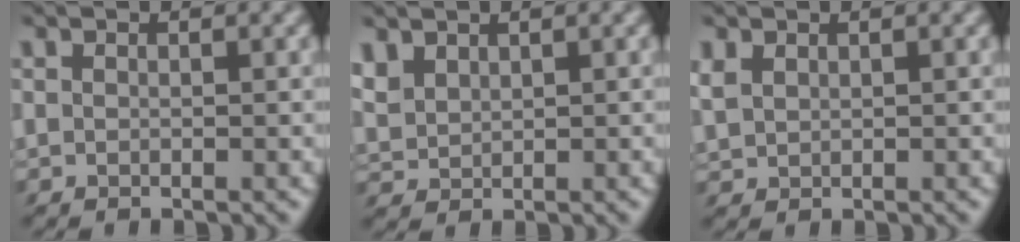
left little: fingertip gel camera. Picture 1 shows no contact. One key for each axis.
{"total": 1.9, "fx": 1.0, "fy": 1.0, "fz": 1.1, "tx": -0.030, "ty": 0.003, "tz": 0.015}
{"total": 1.5, "fx": 0.3, "fy": 0.9, "fz": 1.1, "tx": -0.029, "ty": 0.002, "tz": 0.004}